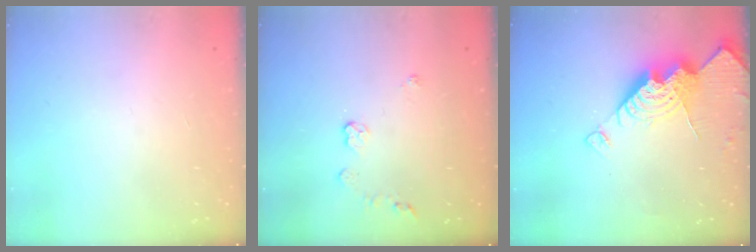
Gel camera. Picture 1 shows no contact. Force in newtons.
{"total": 4.1, "press": 4.1, "slide": 0.6}
{"total": 15.4, "press": 15.3, "slide": 1.5}